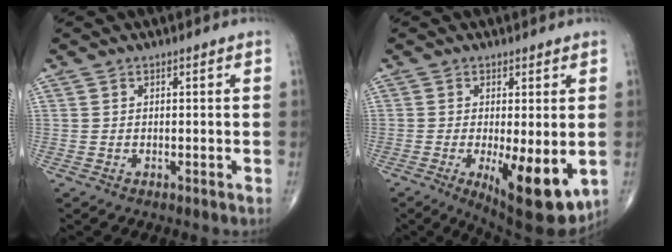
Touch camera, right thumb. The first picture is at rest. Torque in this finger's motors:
{"motor_torque": [1.81, 1.71, 0.28, -0.45, 0.35]}